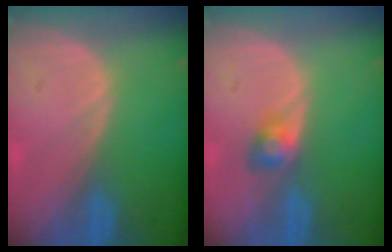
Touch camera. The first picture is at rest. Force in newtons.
{"total": 2.7, "press": 2.7, "slide": 0.3}